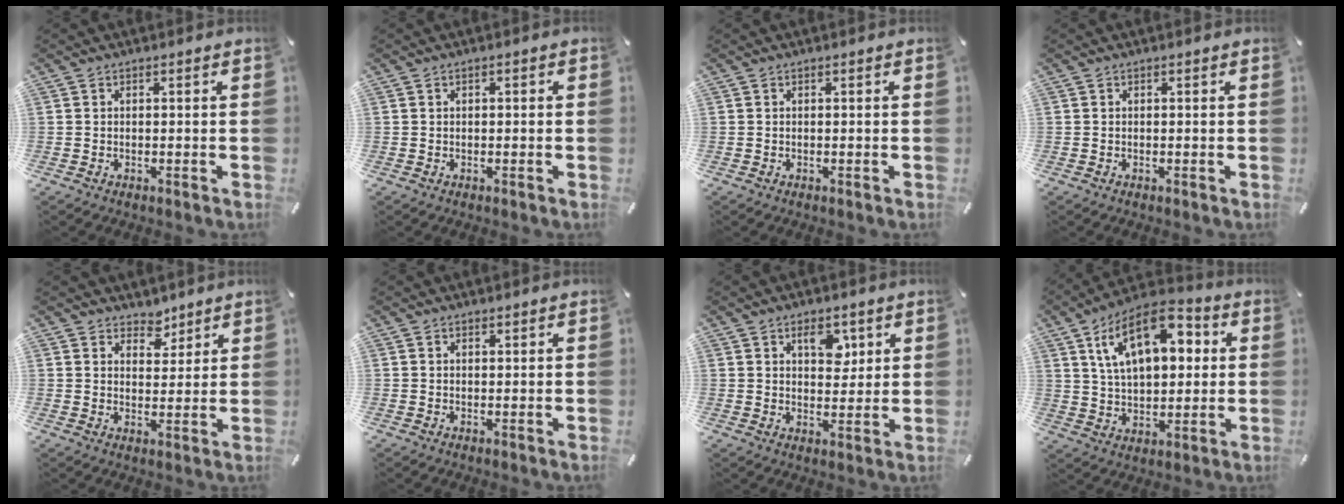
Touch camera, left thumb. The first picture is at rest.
{"total": 0.7, "force": [-0.1, 0.4, 0.5], "torque": [-0.009, 0.002, -0.003]}
{"total": 0.0}
{"total": 0.0}
{"total": 4.9, "force": [3.9, 3.0, 0.2], "torque": [0.012, -0.027, 0.066]}
{"total": 0.7, "force": [0.5, 0.4, 0.3], "torque": [-0.006, 0.001, 0.009]}
{"total": 6.9, "force": [3.2, 4.3, 4.3], "torque": [-0.040, -0.014, 0.047]}
{"total": 17.2, "force": [7.1, 9.5, 12.4], "torque": [-0.224, -0.008, 0.119]}